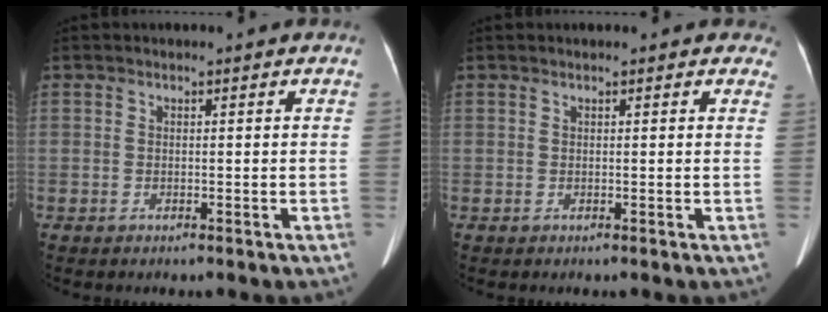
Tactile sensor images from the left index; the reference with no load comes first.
{"total": 2.7, "force": [2.3, 1.1, 1.0], "torque": [0.000, 0.016, 0.014]}